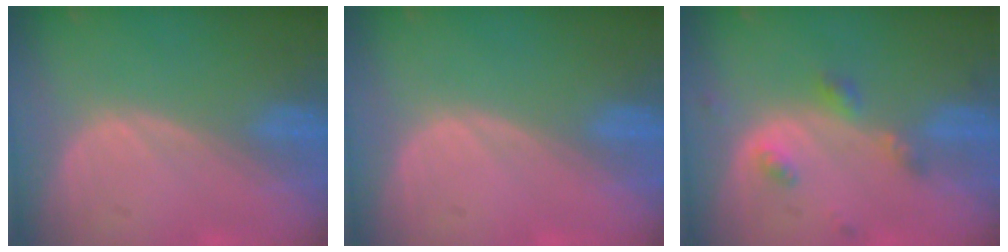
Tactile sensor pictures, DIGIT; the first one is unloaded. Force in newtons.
{"total": 0.0}
{"total": 3.8, "press": 3.7, "slide": 0.5}